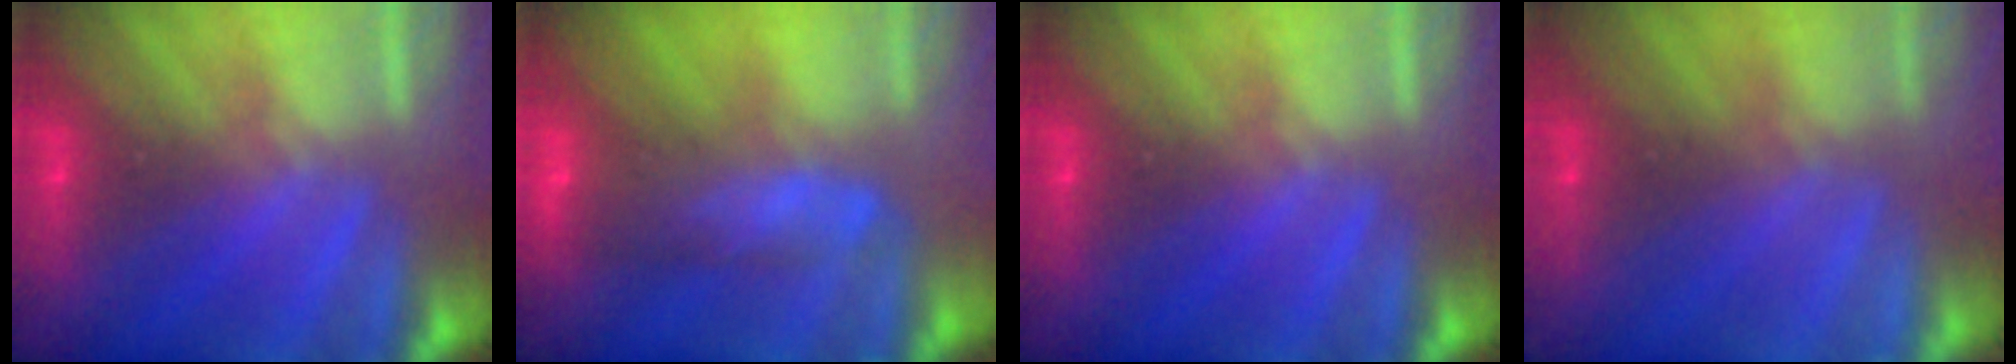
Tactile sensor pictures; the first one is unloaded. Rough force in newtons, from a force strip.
{"total": 8.6}
{"total": 0.0}
{"total": 3.0}